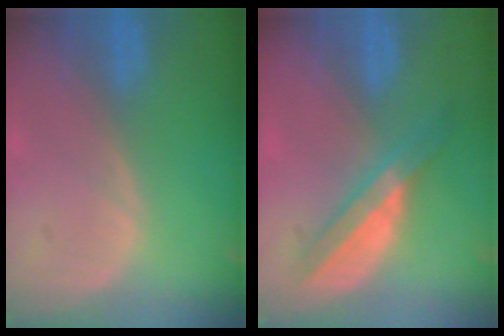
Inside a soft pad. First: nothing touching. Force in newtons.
{"total": 6.1, "press": 5.4, "slide": 2.9}